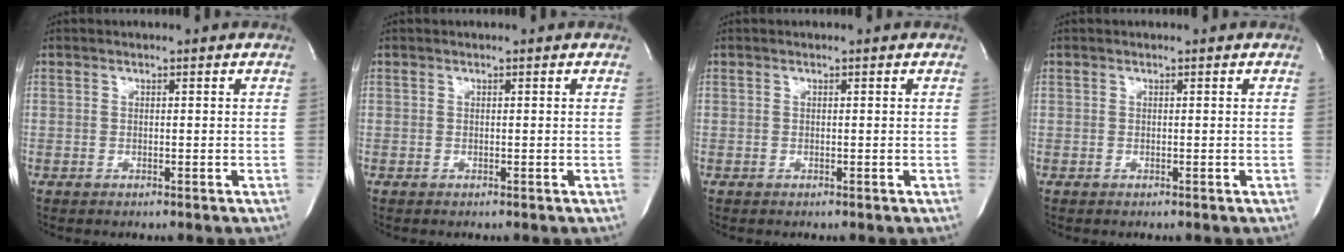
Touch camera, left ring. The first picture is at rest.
{"total": 0.0}
{"total": 0.0}
{"total": 0.0}